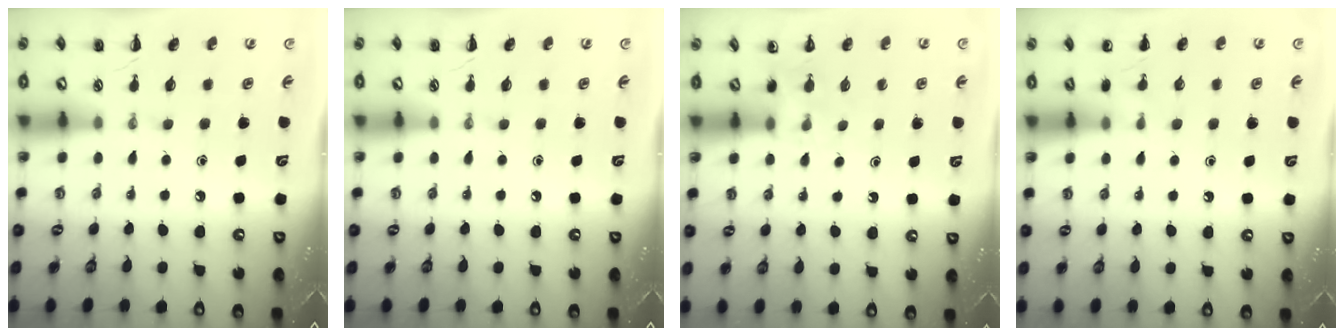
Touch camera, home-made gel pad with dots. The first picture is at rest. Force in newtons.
{"total": 0.0}
{"total": 5.1, "press": 4.8, "slide": 1.5}
{"total": 4.2, "press": 4.0, "slide": 1.3}